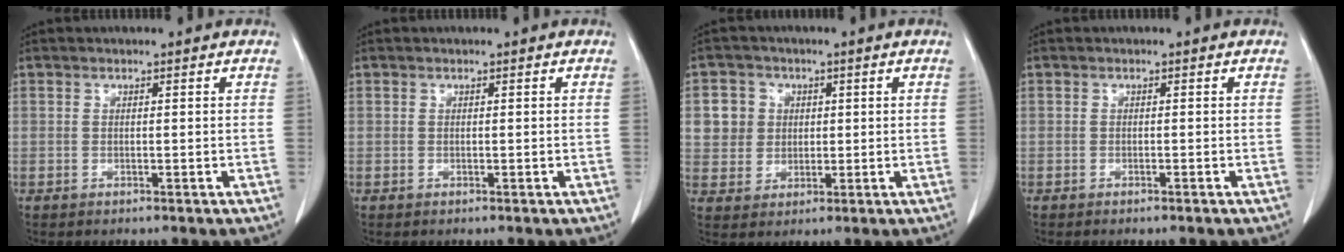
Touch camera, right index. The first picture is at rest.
{"total": 0.0}
{"total": 5.6, "force": [1.3, 5.4, 1.1], "torque": [-0.020, 0.017, 0.030]}
{"total": 0.6, "force": [-0.5, 0.0, 0.3], "torque": [-0.009, 0.000, -0.006]}